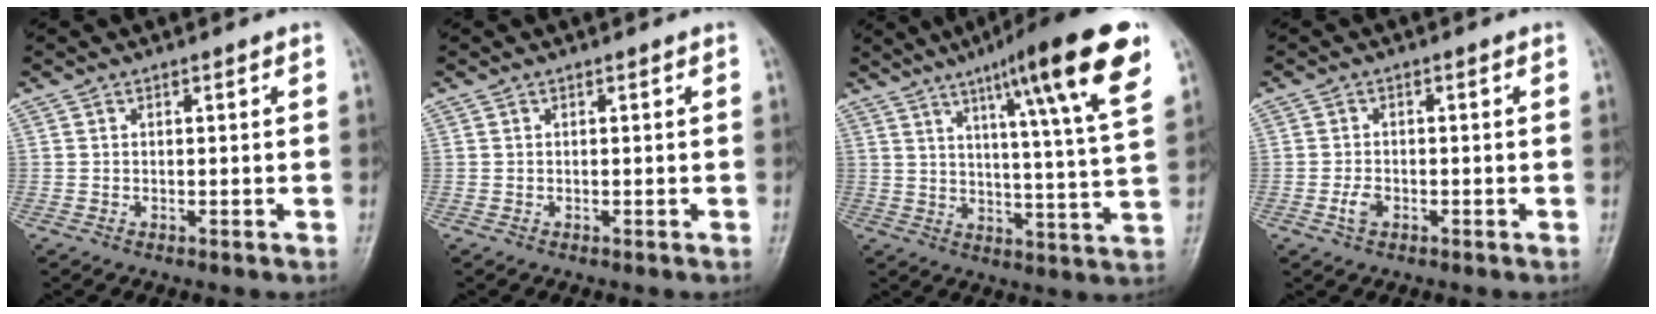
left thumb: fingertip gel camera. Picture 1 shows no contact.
{"total": 0.0}
{"total": 20.1, "force": [10.8, 1.9, 16.8], "torque": [-0.231, -0.035, 0.151]}
{"total": 2.4, "force": [-1.0, 1.5, 1.6], "torque": [-0.032, 0.005, -0.019]}